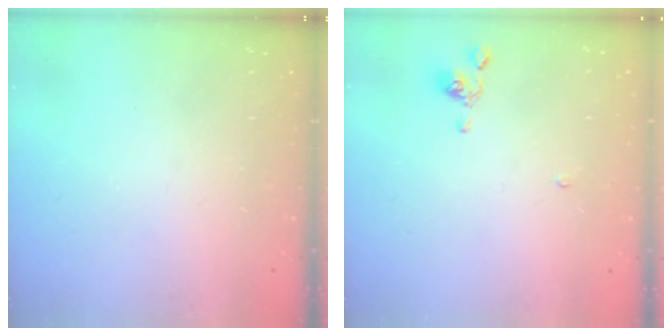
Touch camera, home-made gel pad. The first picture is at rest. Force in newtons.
{"total": 2.2, "press": 2.2, "slide": 0.2}